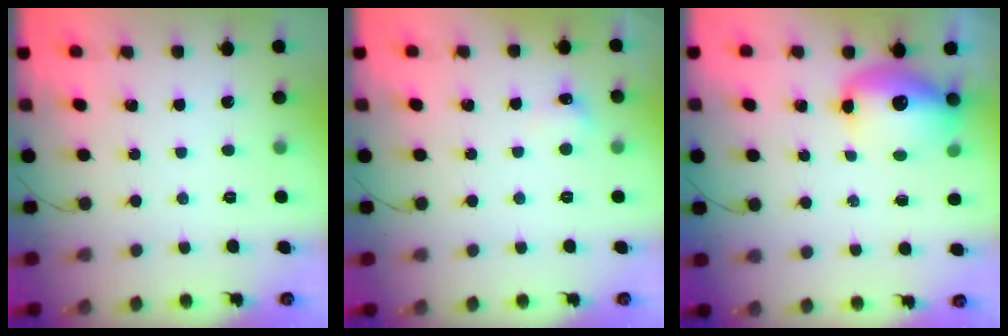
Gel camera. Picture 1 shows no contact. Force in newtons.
{"total": 4.7, "press": 4.5, "slide": 1.3}
{"total": 11.7, "press": 11.3, "slide": 2.9}